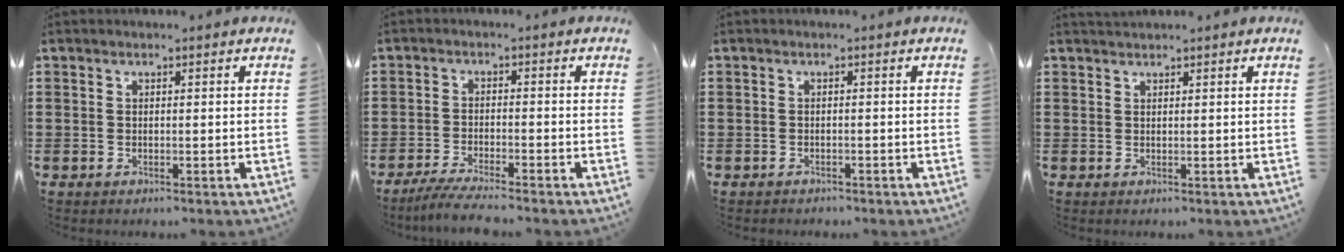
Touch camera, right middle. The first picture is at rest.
{"total": 3.9, "force": [-3.5, -0.2, 1.8], "torque": [-0.037, -0.011, -0.065]}
{"total": 0.6, "force": [-0.6, 0.1, 0.0], "torque": [-0.001, -0.001, -0.013]}
{"total": 1.0, "force": [1.0, 0.2, 0.1], "torque": [-0.004, 0.001, 0.019]}